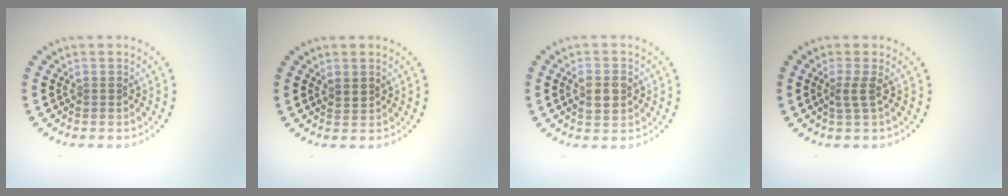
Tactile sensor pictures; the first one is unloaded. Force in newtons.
{"total": 1.1, "press": 0.9, "slide": 0.6}
{"total": 2.4, "press": 2.4, "slide": 0.1}
{"total": 1.6, "press": 1.0, "slide": 1.2}